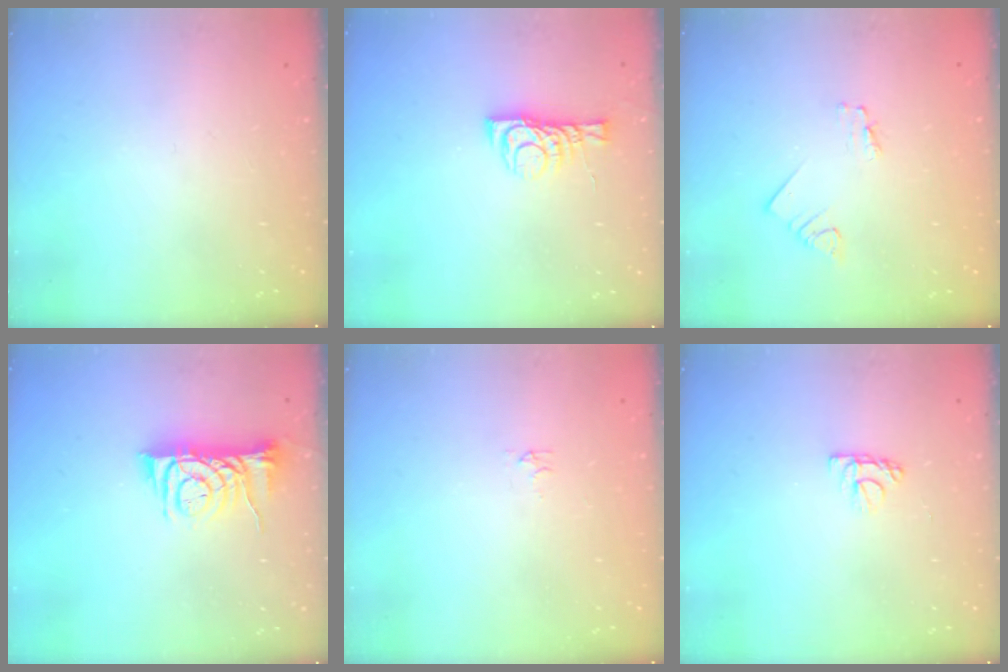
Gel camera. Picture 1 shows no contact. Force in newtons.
{"total": 7.0, "press": 6.9, "slide": 0.5}
{"total": 1.6, "press": 1.6, "slide": 0.1}
{"total": 8.0, "press": 8.0, "slide": 0.1}
{"total": 2.9, "press": 2.9, "slide": 0.5}
{"total": 4.9, "press": 4.9, "slide": 0.3}